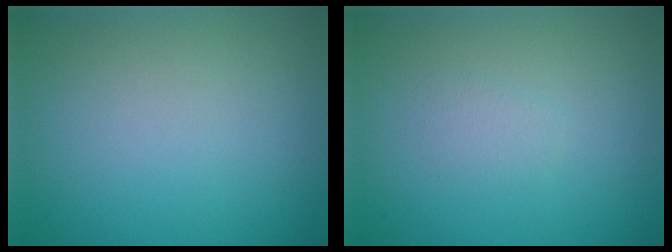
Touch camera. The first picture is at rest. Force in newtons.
{"total": 0.9, "press": 0.9, "slide": 0.1}